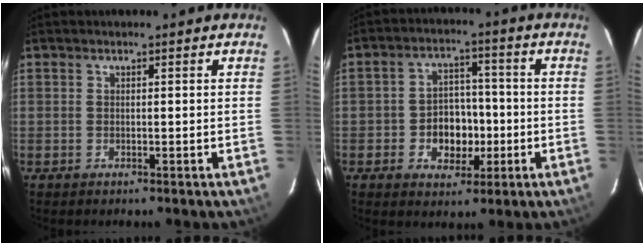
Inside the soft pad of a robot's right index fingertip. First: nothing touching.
{"total": 8.0, "force": [-2.4, 6.4, 4.2], "torque": [-0.091, 0.016, -0.027]}